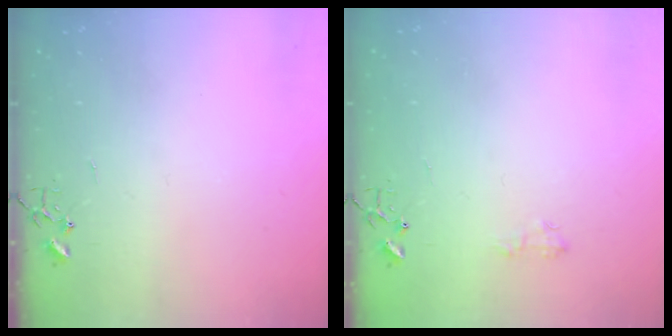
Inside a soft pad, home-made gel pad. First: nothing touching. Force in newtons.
{"total": 5.2, "press": 5.2, "slide": 0.7}